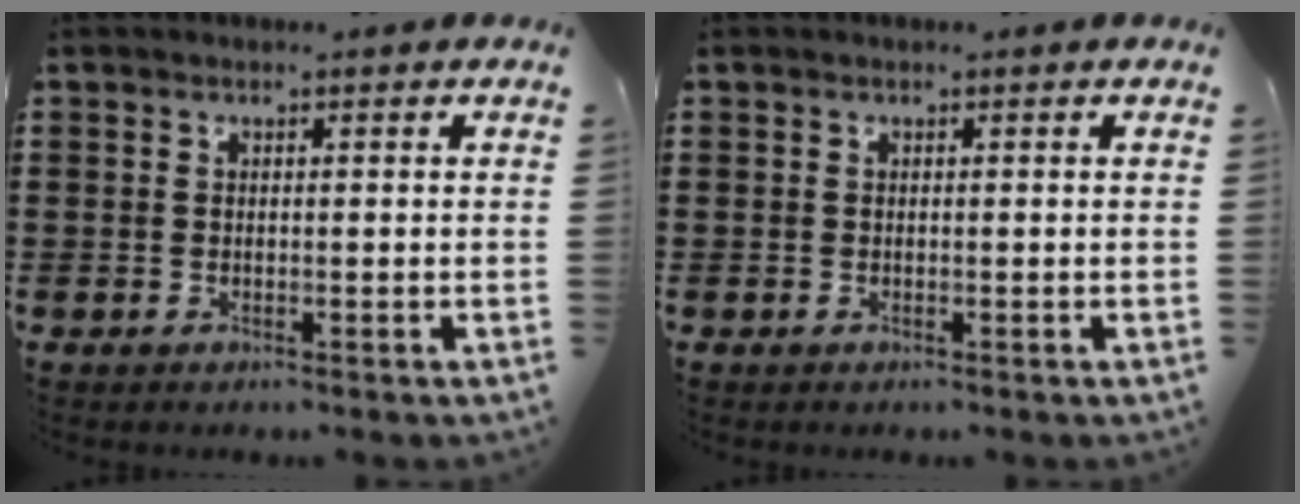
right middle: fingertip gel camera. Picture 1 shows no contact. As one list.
[{"total": 0.0}]